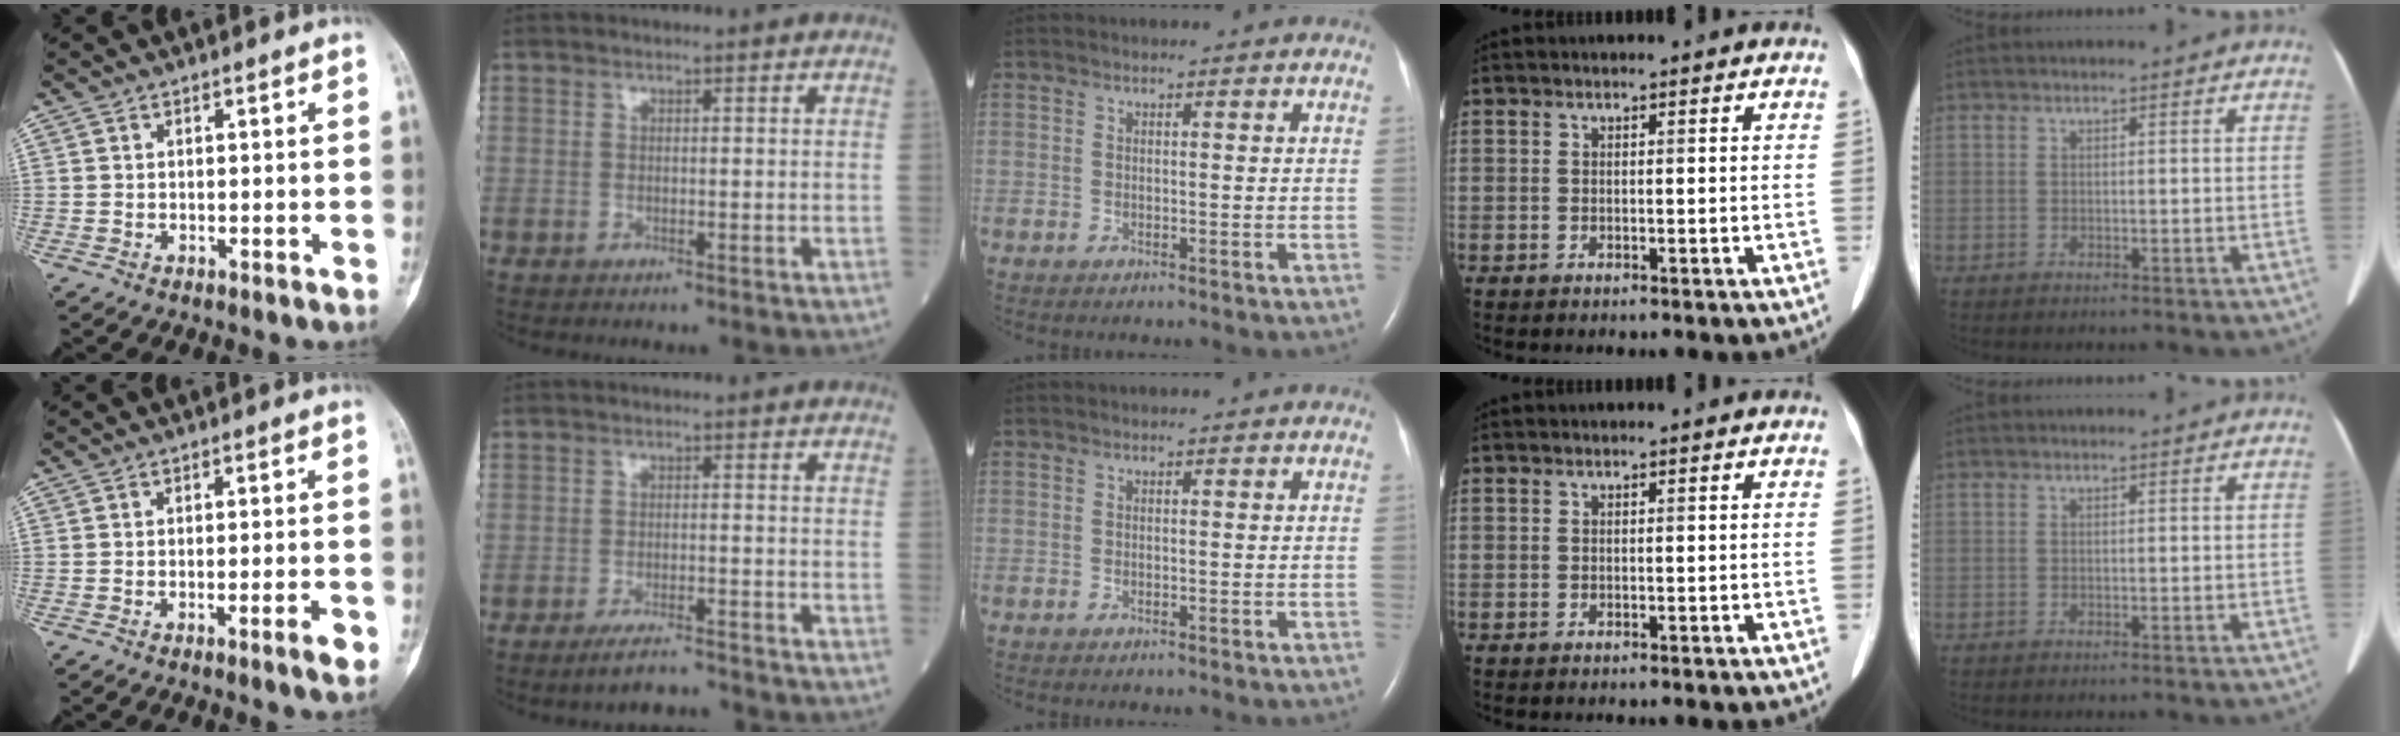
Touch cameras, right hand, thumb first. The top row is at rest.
{"thumb": {"total": 3.7, "force": [-1.7, 0.3, 3.3], "torque": [-0.045, 0.000, -0.026]}, "index": {"total": 4.4, "force": [-4.0, 0.1, 1.8], "torque": [-0.033, -0.012, -0.070]}}